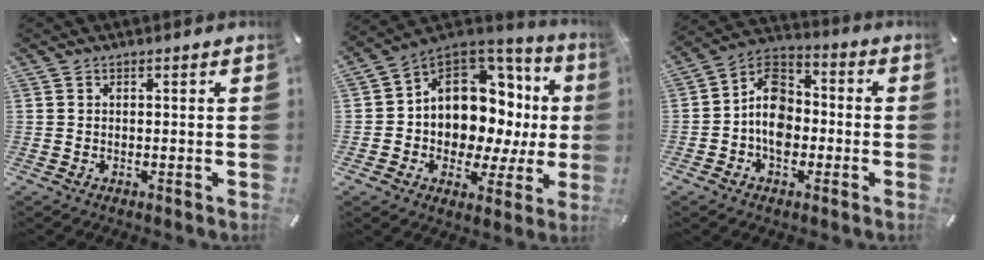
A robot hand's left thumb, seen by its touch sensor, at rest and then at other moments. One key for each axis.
{"total": 12.1, "fx": 3.5, "fy": 9.6, "fz": 6.6, "tx": -0.095, "ty": -0.058, "tz": 0.063}
{"total": 10.2, "fx": -2.2, "fy": 7.9, "fz": 6.1, "tx": -0.121, "ty": 0.021, "tz": -0.040}